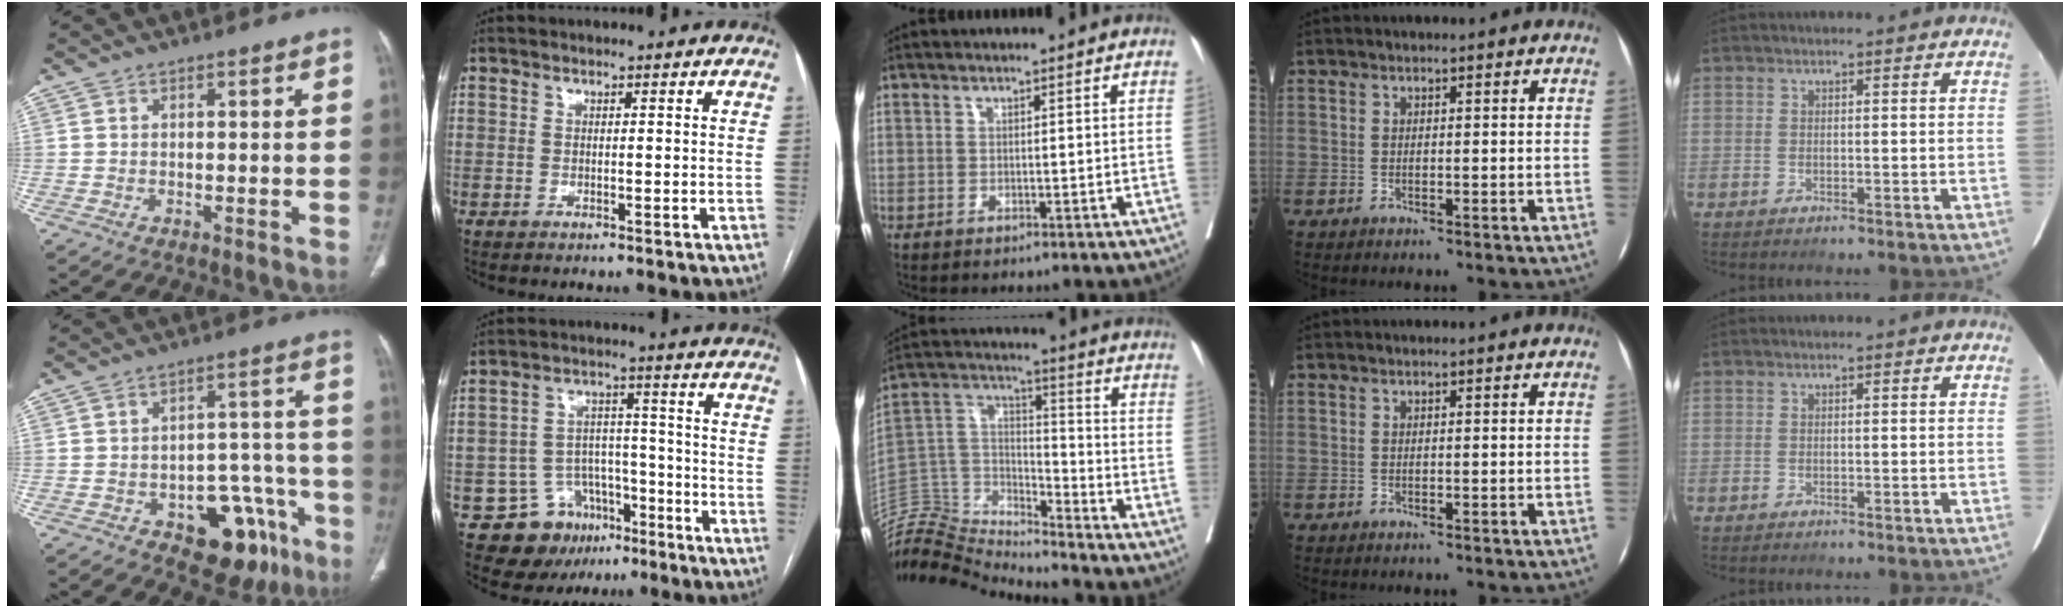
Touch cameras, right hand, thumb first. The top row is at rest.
{"thumb": {"total": 15.0, "force": [-7.8, 8.4, 9.6], "torque": [-0.076, 0.063, -0.097]}, "index": {"total": 10.5, "force": [-6.0, 7.9, 3.3], "torque": [-0.046, 0.037, -0.084]}, "middle": {"total": 11.9, "force": [-11.9, 0.0, -0.4], "torque": [0.016, 0.064, -0.229]}}